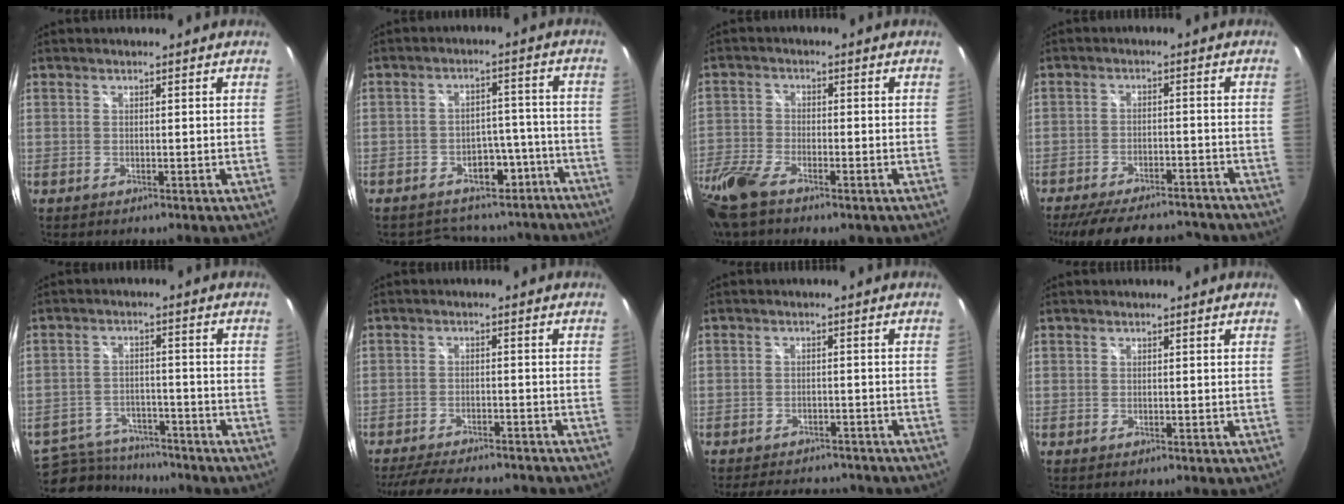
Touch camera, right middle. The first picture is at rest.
{"total": 12.8, "force": [-10.0, 7.6, 2.5], "torque": [-0.033, 0.056, -0.111]}
{"total": 11.8, "force": [-8.0, 5.0, 7.0], "torque": [-0.179, -0.036, -0.161]}
{"total": 19.8, "force": [-17.0, 6.1, 8.0], "torque": [-0.170, -0.002, -0.226]}
{"total": 13.2, "force": [-11.3, 5.2, 4.2], "torque": [-0.108, -0.002, -0.168]}
{"total": 15.9, "force": [-13.8, 4.0, 6.9], "torque": [-0.142, -0.021, -0.194]}
{"total": 10.9, "force": [-9.4, 4.2, 3.4], "torque": [-0.079, 0.018, -0.122]}
{"total": 0.0}